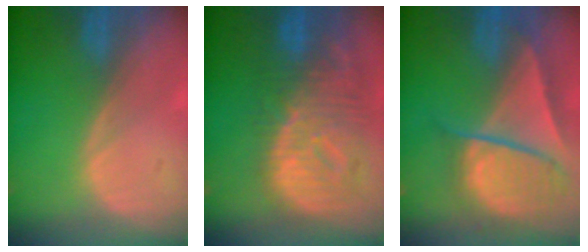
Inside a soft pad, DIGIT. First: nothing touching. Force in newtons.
{"total": 12.4, "press": 10.7, "slide": 6.3}
{"total": 9.4, "press": 8.1, "slide": 4.7}